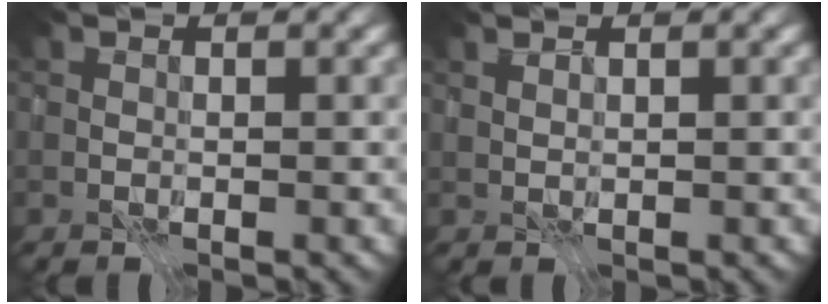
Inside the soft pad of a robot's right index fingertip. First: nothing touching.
{"total": 0.7, "force": [0.6, -0.1, 0.3], "torque": [-0.006, 0.001, 0.015]}